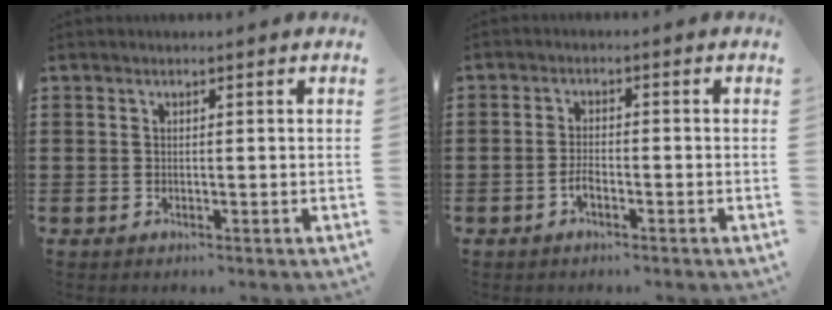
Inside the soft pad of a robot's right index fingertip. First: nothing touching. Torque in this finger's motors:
{"motor_torque": [1.63, 0.51, 0.33, 0.01]}